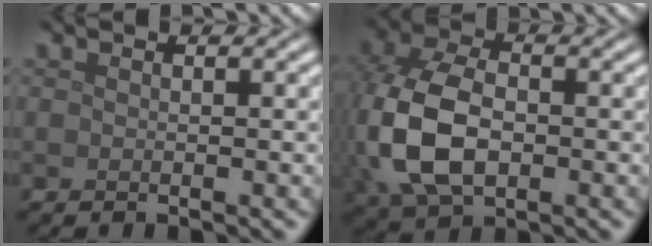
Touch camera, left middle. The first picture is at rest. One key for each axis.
{"total": 9.1, "fx": -1.0, "fy": 6.0, "fz": 6.8, "tx": -0.169, "ty": -0.006, "tz": -0.021}